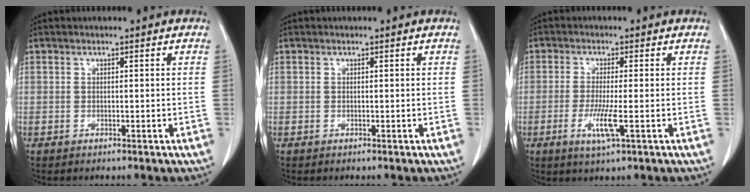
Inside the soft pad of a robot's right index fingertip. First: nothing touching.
{"total": 0.0}
{"total": 4.8, "force": [-1.5, 0.1, 4.6], "torque": [-0.096, -0.012, -0.026]}